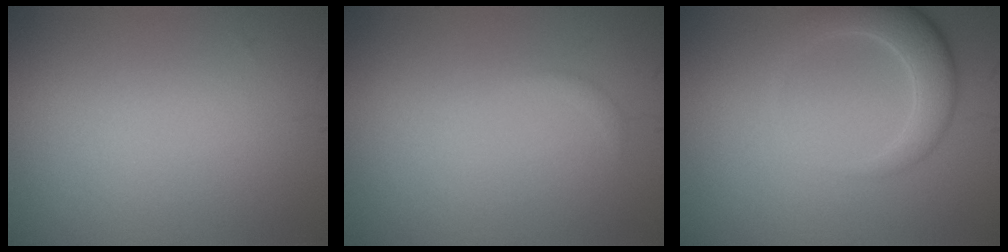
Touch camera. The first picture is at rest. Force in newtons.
{"total": 0.6, "press": 0.6, "slide": 0.1}
{"total": 4.0, "press": 4.0, "slide": 0.3}